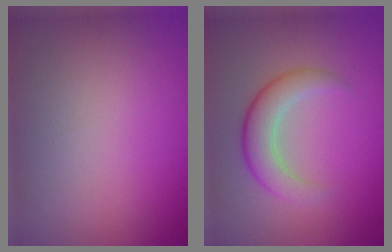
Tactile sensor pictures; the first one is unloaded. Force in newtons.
{"total": 4.0, "press": 4.0, "slide": 0.1}